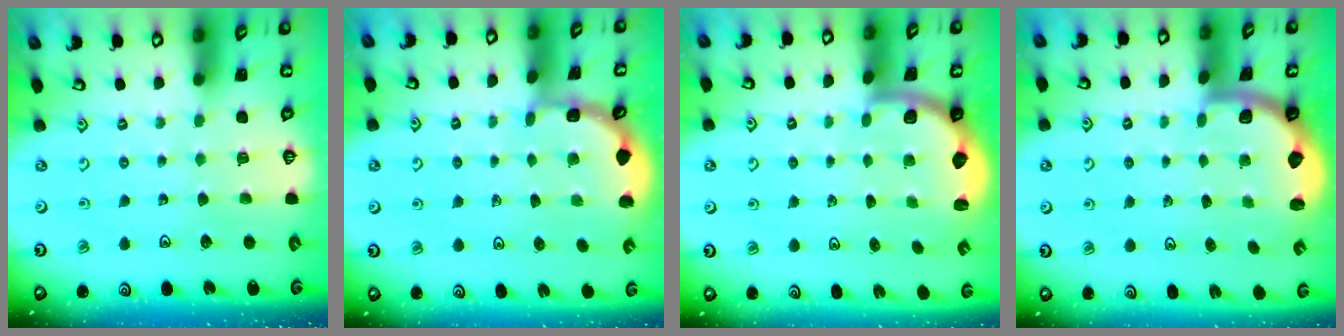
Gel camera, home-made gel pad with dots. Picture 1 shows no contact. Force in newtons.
{"total": 2.0, "press": 2.0, "slide": 0.1}
{"total": 2.4, "press": 1.7, "slide": 1.6}
{"total": 1.9, "press": 1.8, "slide": 0.5}